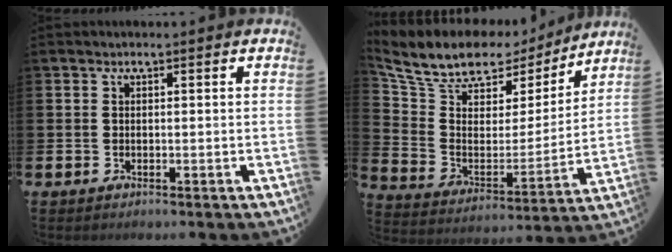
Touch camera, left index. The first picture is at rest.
{"total": 10.8, "force": [9.4, 4.4, 2.8], "torque": [-0.103, -0.058, 0.165]}